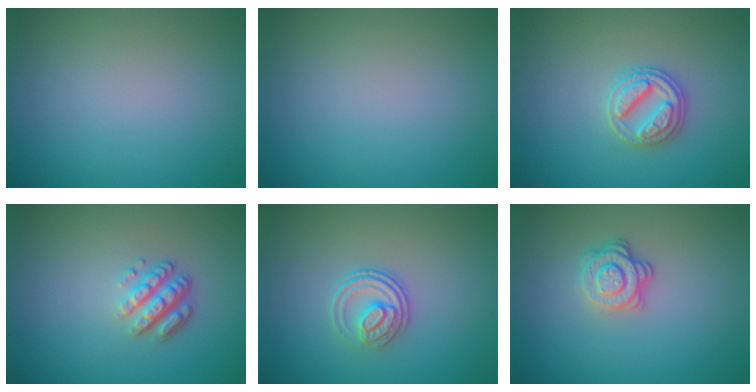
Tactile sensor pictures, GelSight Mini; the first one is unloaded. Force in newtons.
{"total": 0.0}
{"total": 2.9, "press": 2.8, "slide": 0.4}
{"total": 3.6, "press": 2.6, "slide": 2.5}
{"total": 2.5, "press": 2.0, "slide": 1.5}
{"total": 2.8, "press": 2.5, "slide": 1.3}